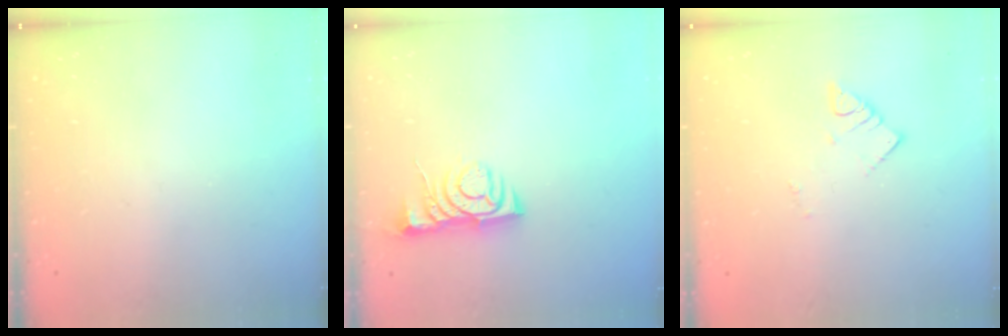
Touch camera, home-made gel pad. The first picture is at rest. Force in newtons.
{"total": 5.5, "press": 5.4, "slide": 0.7}
{"total": 2.6, "press": 2.6, "slide": 0.1}